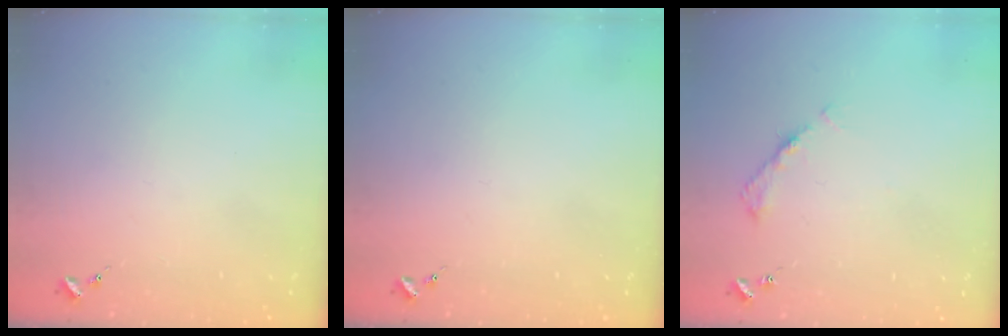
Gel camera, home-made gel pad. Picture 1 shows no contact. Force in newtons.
{"total": 0.0}
{"total": 5.3, "press": 5.3, "slide": 0.5}